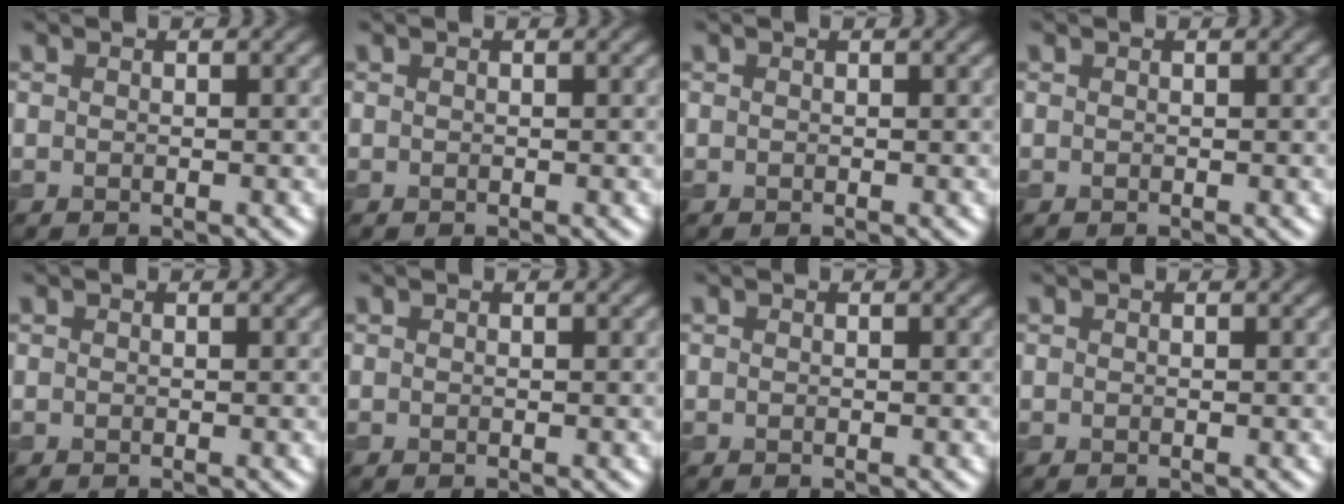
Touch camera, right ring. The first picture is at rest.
{"total": 0.0}
{"total": 0.0}
{"total": 0.0}
{"total": 0.0}
{"total": 0.0}
{"total": 0.0}
{"total": 0.0}